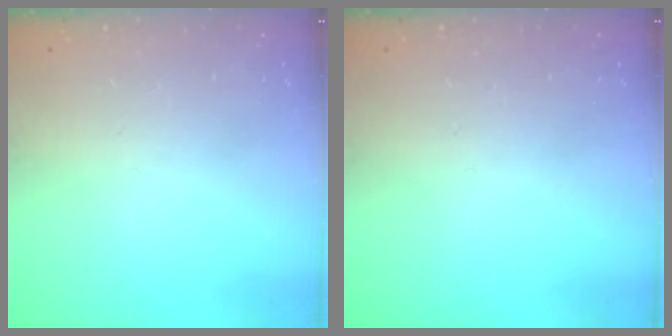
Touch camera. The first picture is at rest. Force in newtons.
{"total": 0.0}